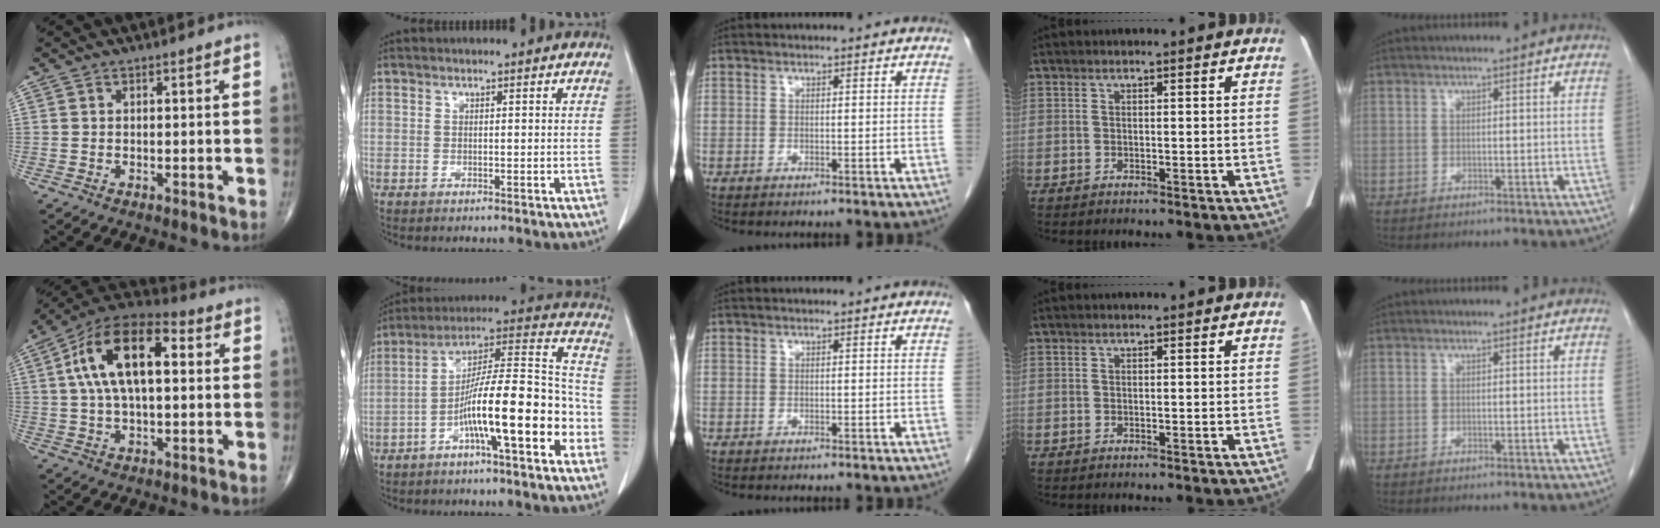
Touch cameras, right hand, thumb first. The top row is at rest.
{"thumb": {"total": 17.7, "force": [3.6, 8.6, 15.1], "torque": [-0.262, 0.029, 0.053]}, "index": {"total": 17.4, "force": [-6.5, 2.6, 15.9], "torque": [-0.252, 0.027, -0.108]}}